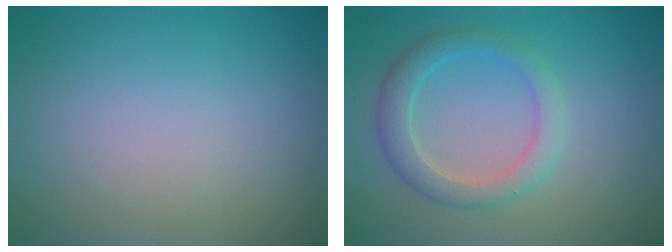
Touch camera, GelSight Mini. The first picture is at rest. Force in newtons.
{"total": 2.9, "press": 2.9, "slide": 0.2}